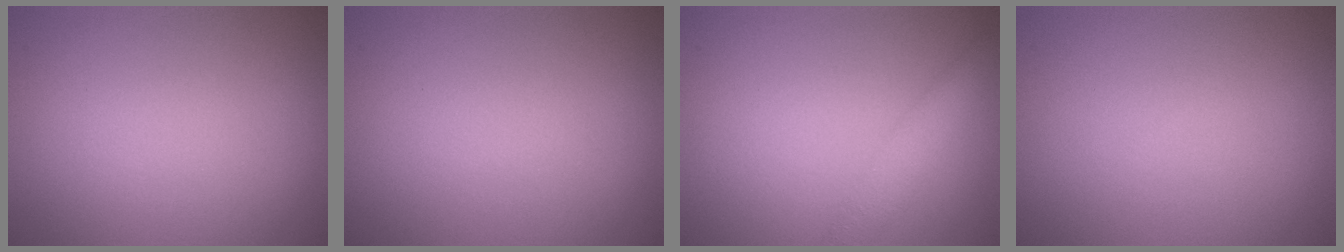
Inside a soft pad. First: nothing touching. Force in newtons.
{"total": 0.0}
{"total": 2.4, "press": 2.4, "slide": 0.1}
{"total": 0.0}